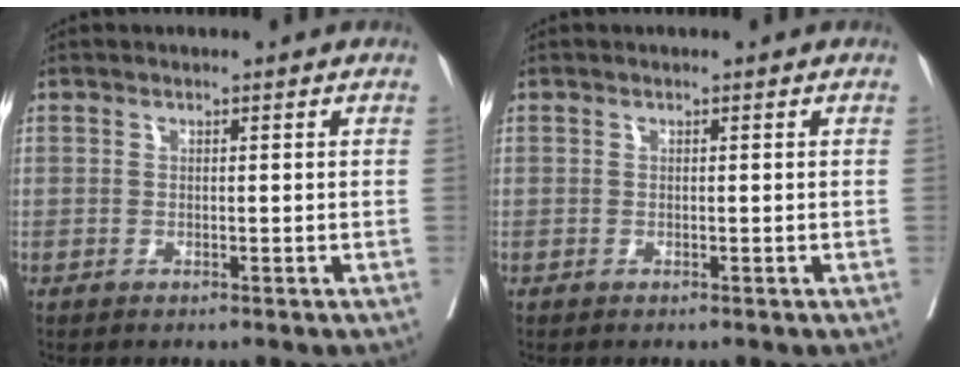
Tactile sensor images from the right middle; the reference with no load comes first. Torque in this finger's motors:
{"motor_torque": [-0.40, -0.45, -0.24, -0.02]}